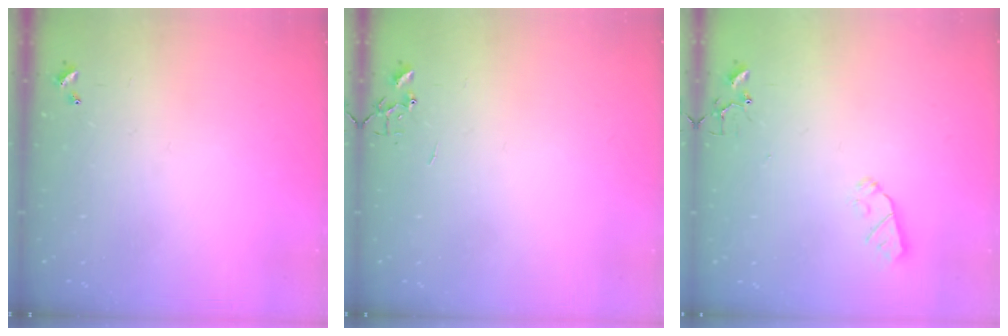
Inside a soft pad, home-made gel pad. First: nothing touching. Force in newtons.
{"total": 0.0}
{"total": 5.5, "press": 5.5, "slide": 0.4}